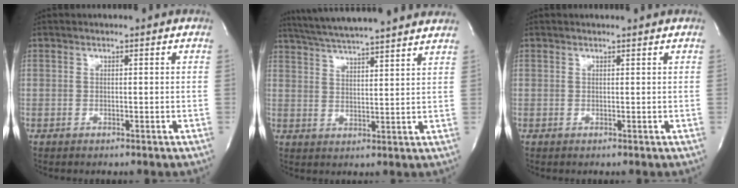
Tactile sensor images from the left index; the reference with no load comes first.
{"total": 18.7, "force": [16.7, 0.5, 8.4], "torque": [-0.147, 0.024, 0.236]}
{"total": 1.2, "force": [1.1, -0.3, 0.1], "torque": [-0.008, 0.000, 0.016]}